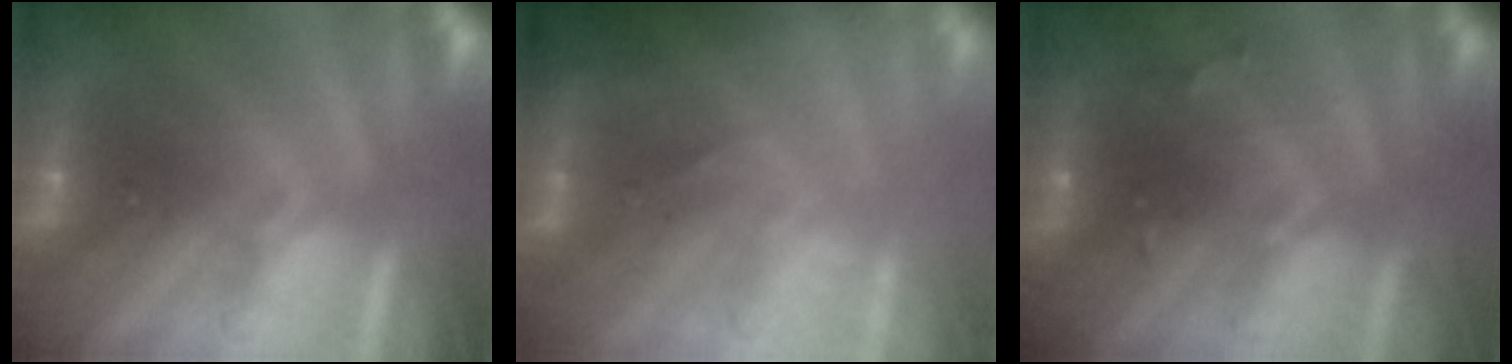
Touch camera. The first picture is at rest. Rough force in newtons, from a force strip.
{"total": 2.9}
{"total": 3.0}